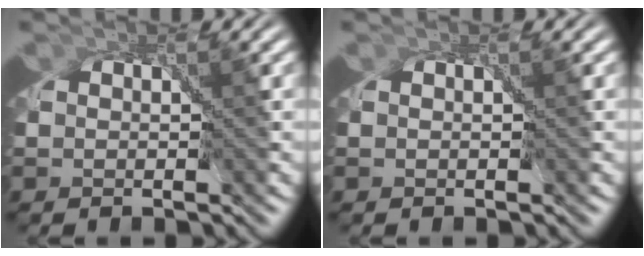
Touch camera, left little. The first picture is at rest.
{"total": 0.0}